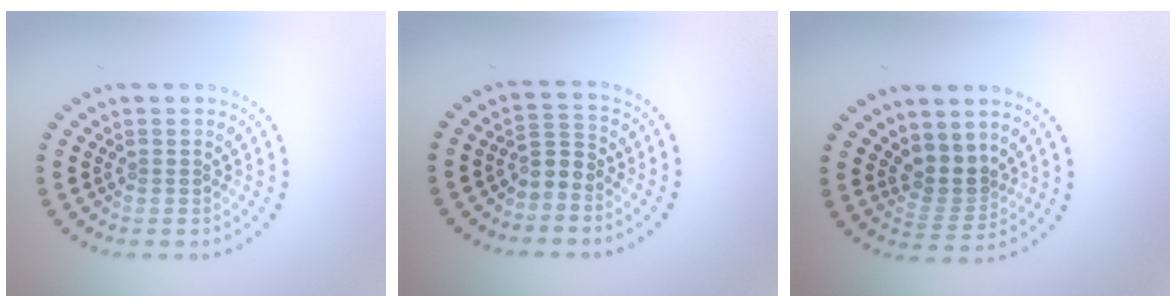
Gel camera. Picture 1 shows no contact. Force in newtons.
{"total": 2.0, "press": 1.4, "slide": 1.4}
{"total": 2.8, "press": 2.2, "slide": 1.8}